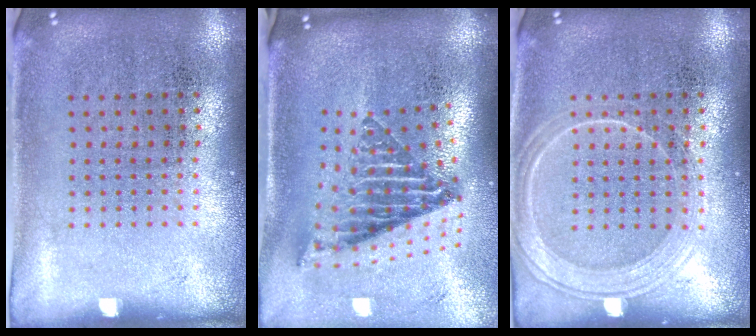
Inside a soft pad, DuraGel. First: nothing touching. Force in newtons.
{"total": 2.6, "press": 1.6, "slide": 2.0}
{"total": 2.4, "press": 2.4, "slide": 0.4}